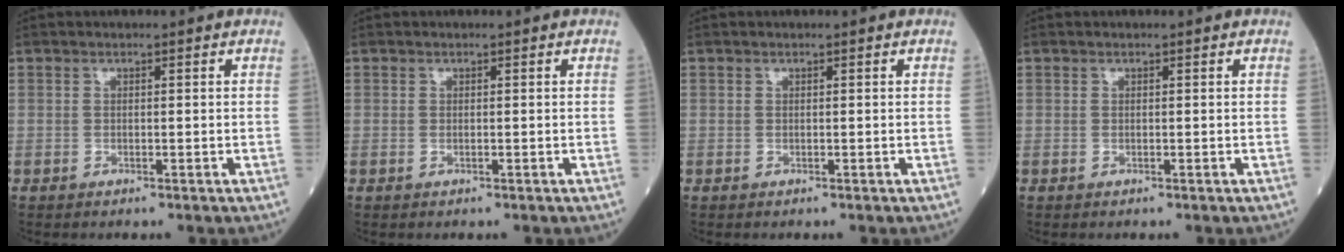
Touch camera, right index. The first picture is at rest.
{"total": 0.0}
{"total": 0.0}
{"total": 0.0}